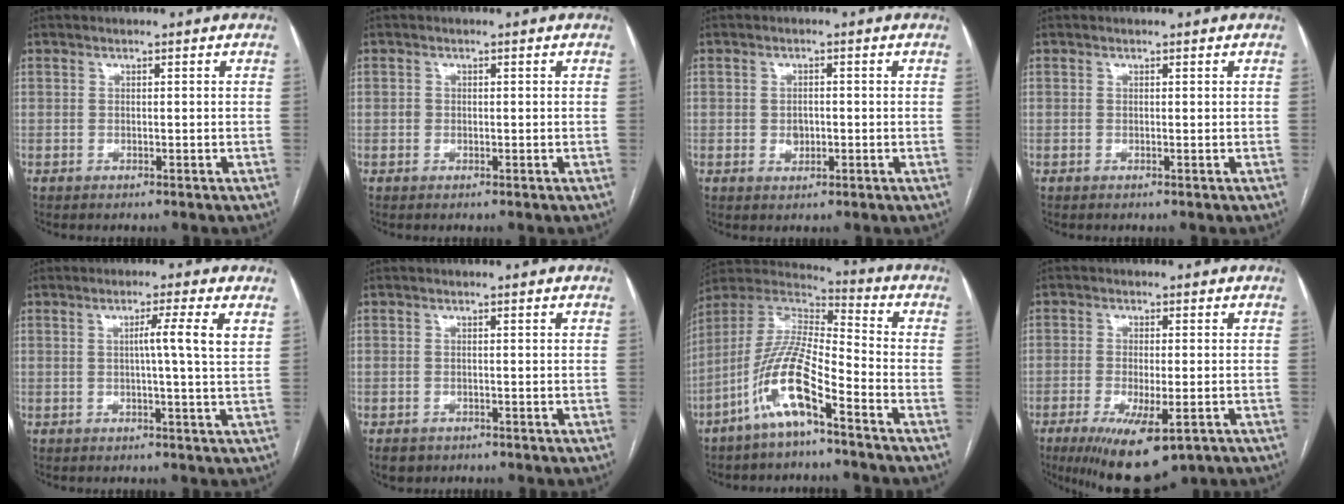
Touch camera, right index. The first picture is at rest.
{"total": 0.8, "force": [0.0, 0.8, 0.0], "torque": [0.003, 0.003, -0.001]}
{"total": 2.3, "force": [-0.3, 1.7, 1.5], "torque": [-0.023, 0.002, -0.001]}
{"total": 0.0}
{"total": 4.8, "force": [1.3, -1.0, 4.5], "torque": [-0.073, 0.002, 0.018]}
{"total": 2.7, "force": [-1.9, 1.8, 0.6], "torque": [-0.014, -0.002, -0.026]}
{"total": 12.8, "force": [-7.1, 2.0, 10.4], "torque": [-0.223, -0.002, -0.142]}
{"total": 11.0, "force": [-6.1, 3.1, 8.6], "torque": [-0.144, -0.025, -0.088]}